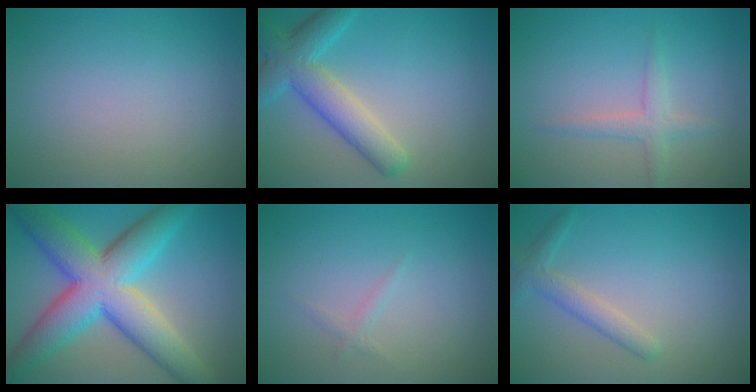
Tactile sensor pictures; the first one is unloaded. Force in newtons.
{"total": 5.6, "press": 5.6, "slide": 0.2}
{"total": 1.9, "press": 1.9, "slide": 0.2}
{"total": 11.1, "press": 11.1, "slide": 0.3}
{"total": 0.7, "press": 0.7, "slide": 0.0}
{"total": 2.2, "press": 2.2, "slide": 0.1}